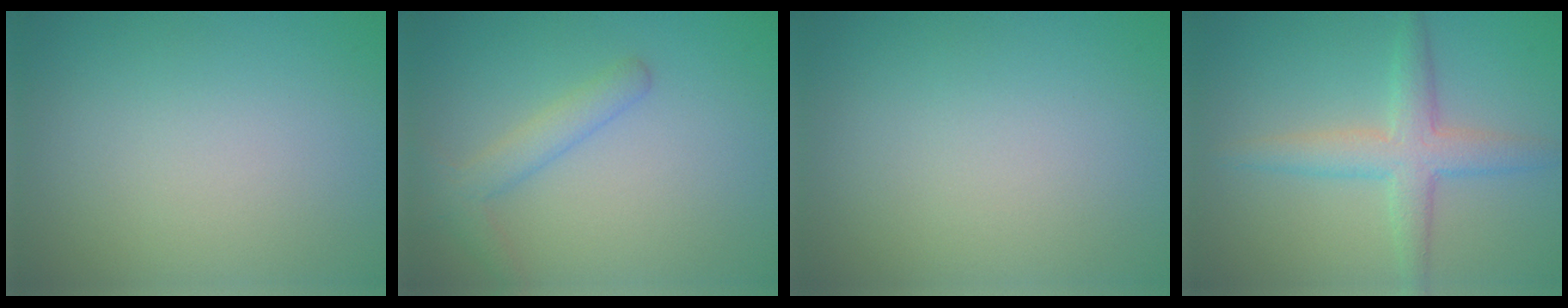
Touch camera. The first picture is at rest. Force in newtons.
{"total": 2.4, "press": 2.4, "slide": 0.1}
{"total": 0.0}
{"total": 4.0, "press": 4.0, "slide": 0.1}